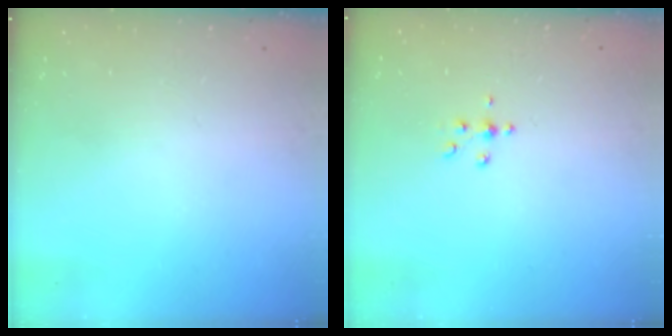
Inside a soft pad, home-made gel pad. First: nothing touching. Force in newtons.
{"total": 4.9, "press": 4.5, "slide": 1.9}